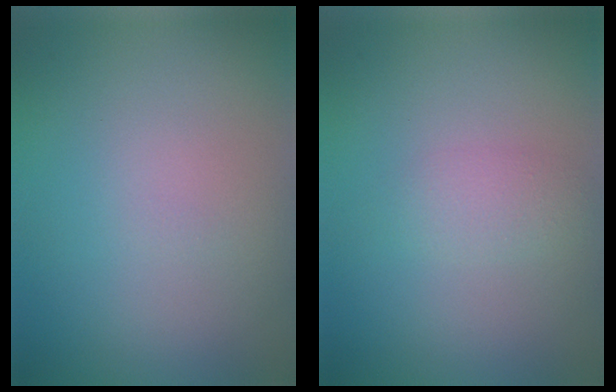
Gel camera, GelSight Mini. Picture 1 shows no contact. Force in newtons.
{"total": 1.4, "press": 1.4, "slide": 0.0}